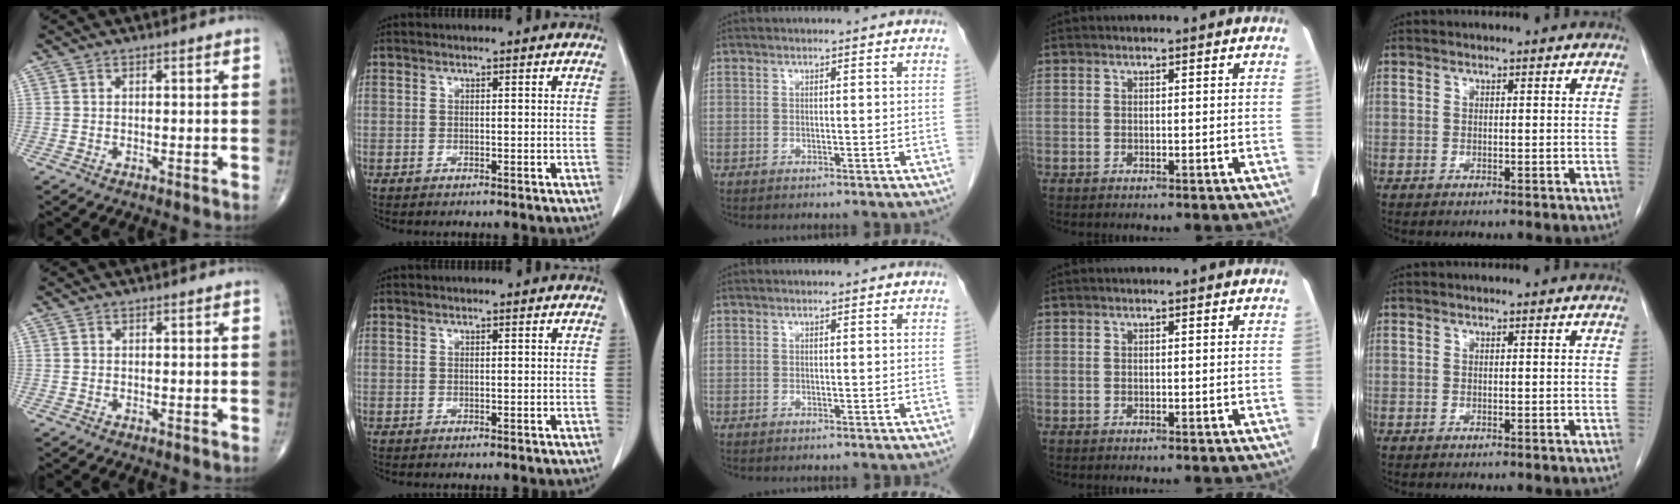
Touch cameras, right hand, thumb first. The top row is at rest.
{}